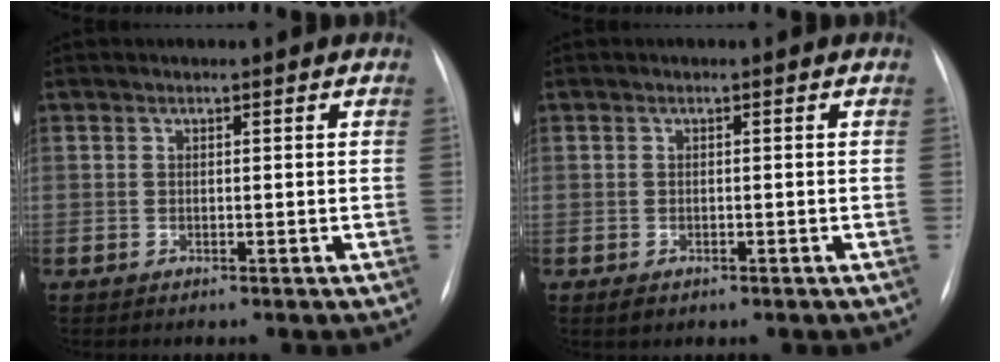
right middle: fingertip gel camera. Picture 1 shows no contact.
{"total": 1.5, "force": [-0.8, 0.9, 0.8], "torque": [-0.012, 0.001, -0.005]}